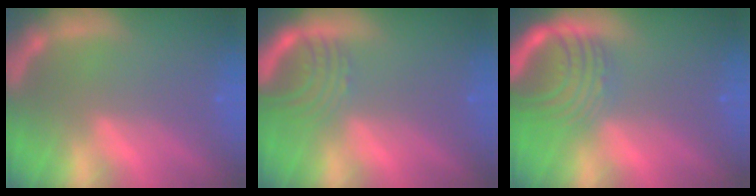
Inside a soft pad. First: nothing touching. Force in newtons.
{"total": 4.5}
{"total": 8.1}